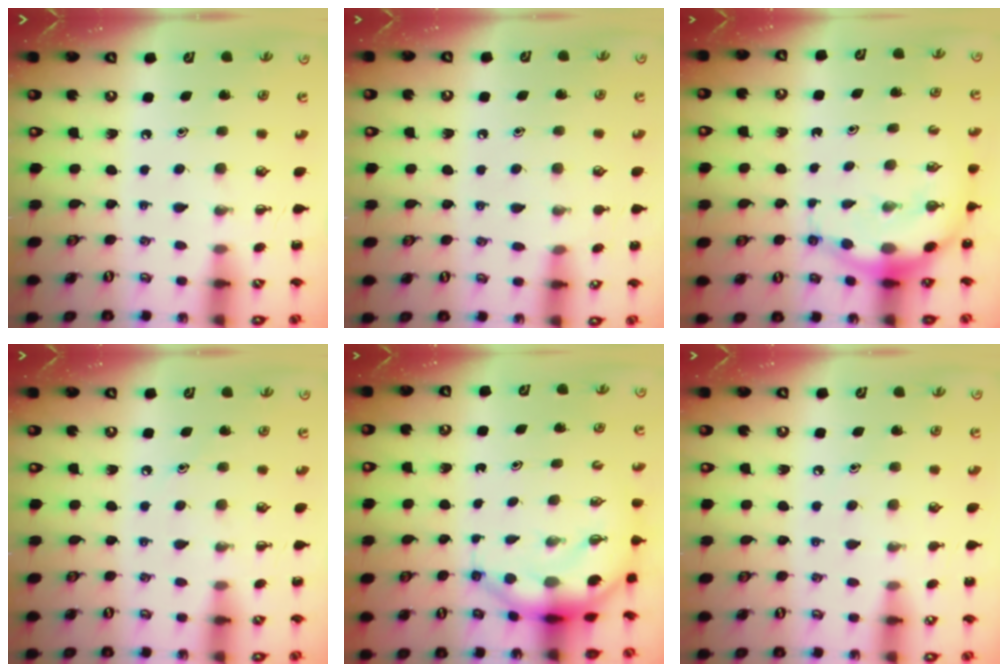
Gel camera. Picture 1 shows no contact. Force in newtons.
{"total": 6.5, "press": 6.2, "slide": 1.9}
{"total": 7.3, "press": 7.1, "slide": 1.7}
{"total": 5.0, "press": 4.7, "slide": 1.6}
{"total": 7.0, "press": 6.9, "slide": 1.2}
{"total": 5.4, "press": 5.2, "slide": 1.7}